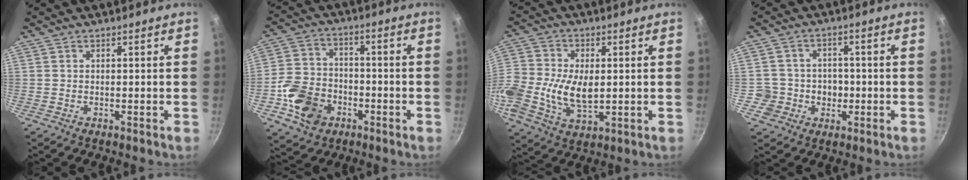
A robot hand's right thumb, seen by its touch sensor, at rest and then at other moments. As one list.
[{"total": 12.4, "force": [-4.6, 9.6, 6.4], "torque": [-0.101, 0.032, -0.086]}, {"total": 16.5, "force": [-0.8, 11.0, 12.3], "torque": [-0.273, 0.020, -0.016]}, {"total": 6.5, "force": [-1.2, 6.3, 1.2], "torque": [0.016, 0.021, -0.018]}]